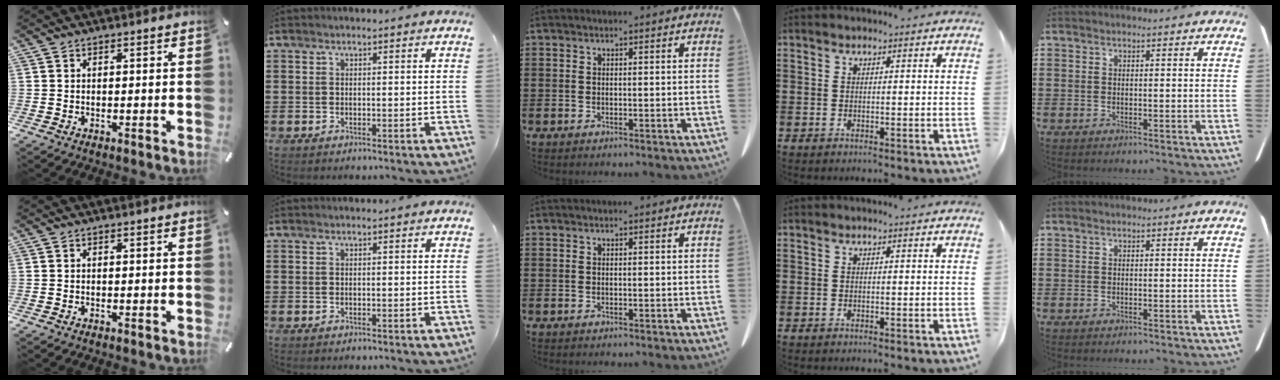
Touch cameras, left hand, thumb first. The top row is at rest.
{}